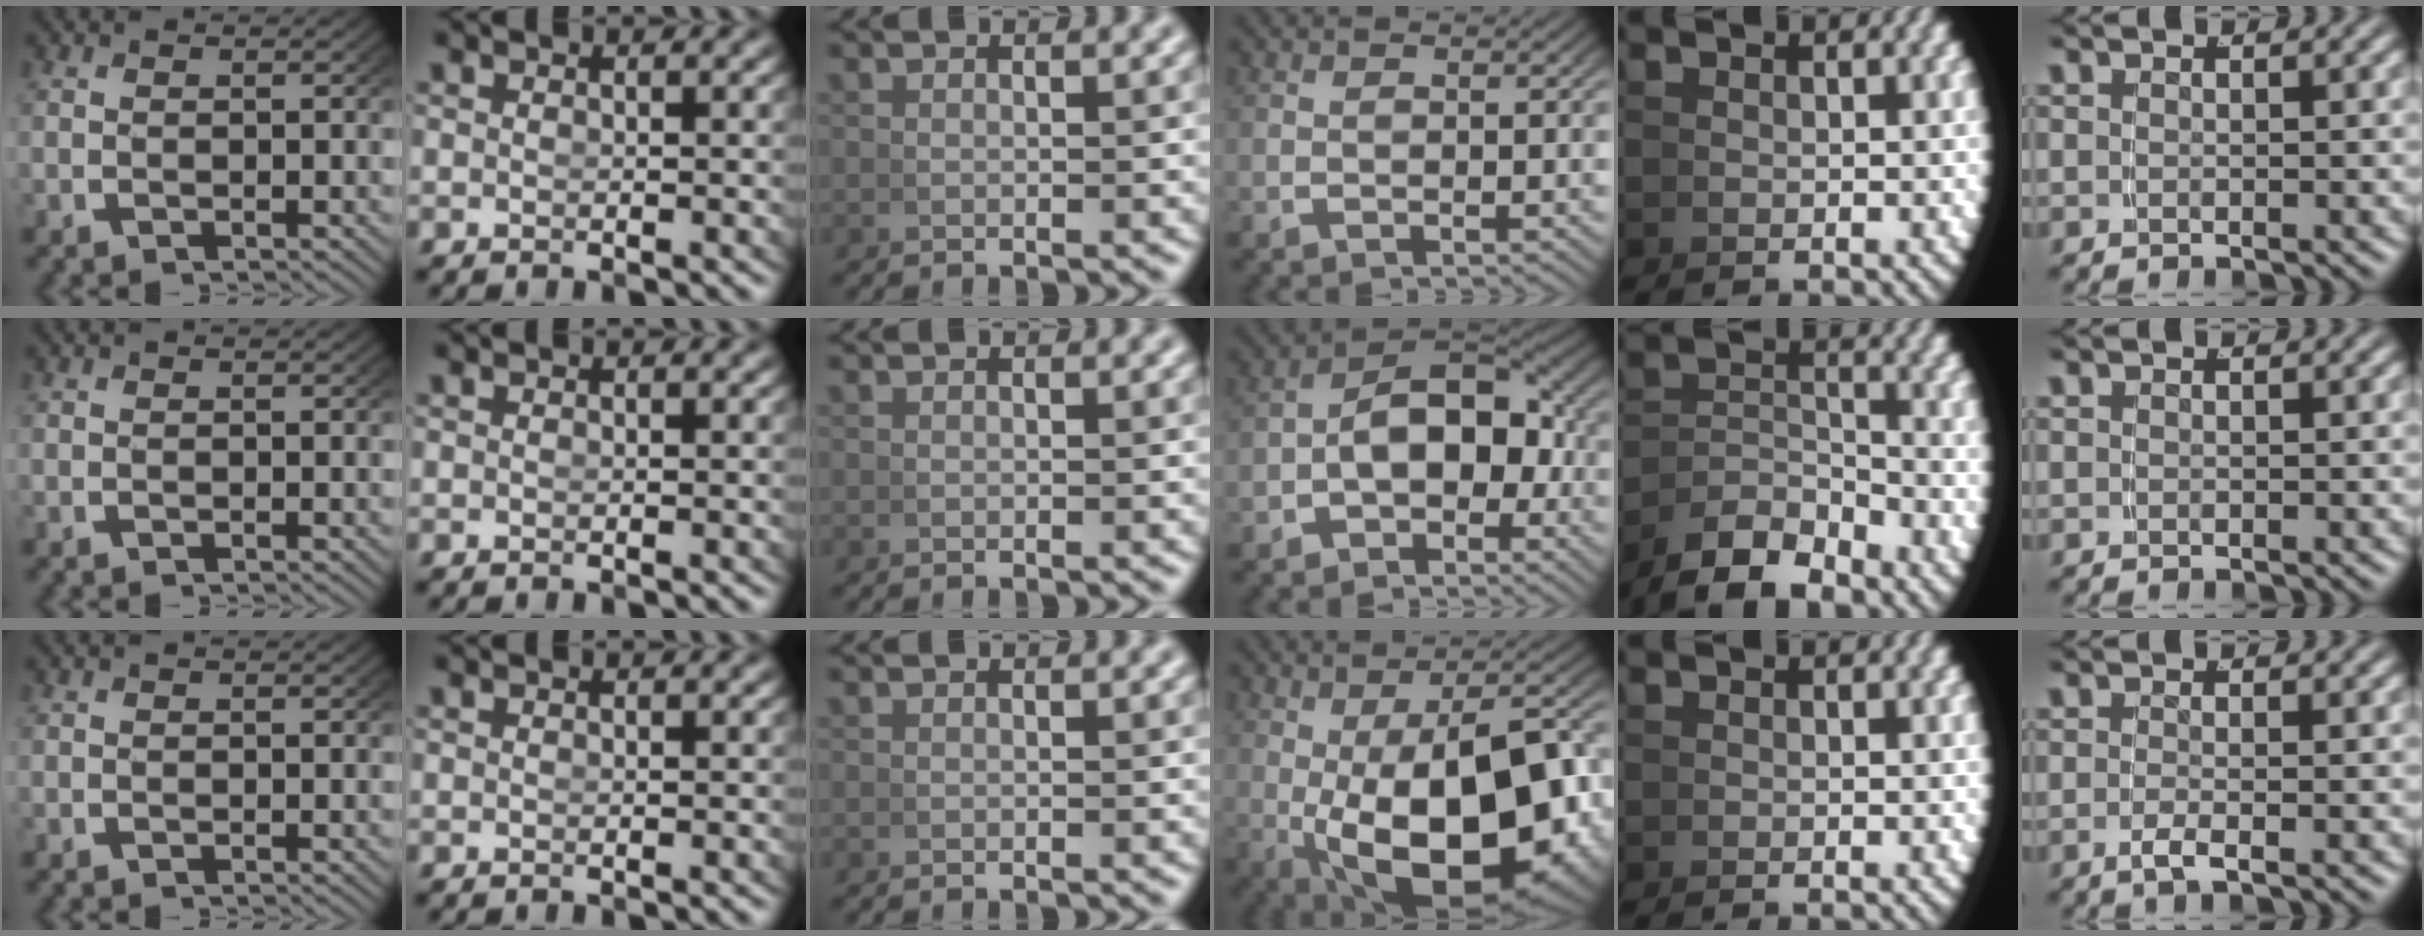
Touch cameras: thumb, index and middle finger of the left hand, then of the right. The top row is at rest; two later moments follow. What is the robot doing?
{"motion": "lift_and_place", "object": "bowl"}